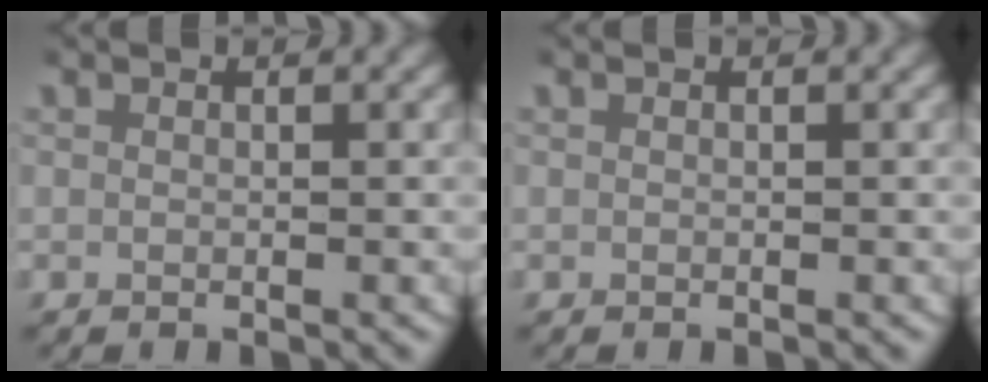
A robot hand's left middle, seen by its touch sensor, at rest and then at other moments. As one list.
[{"total": 0.0}]